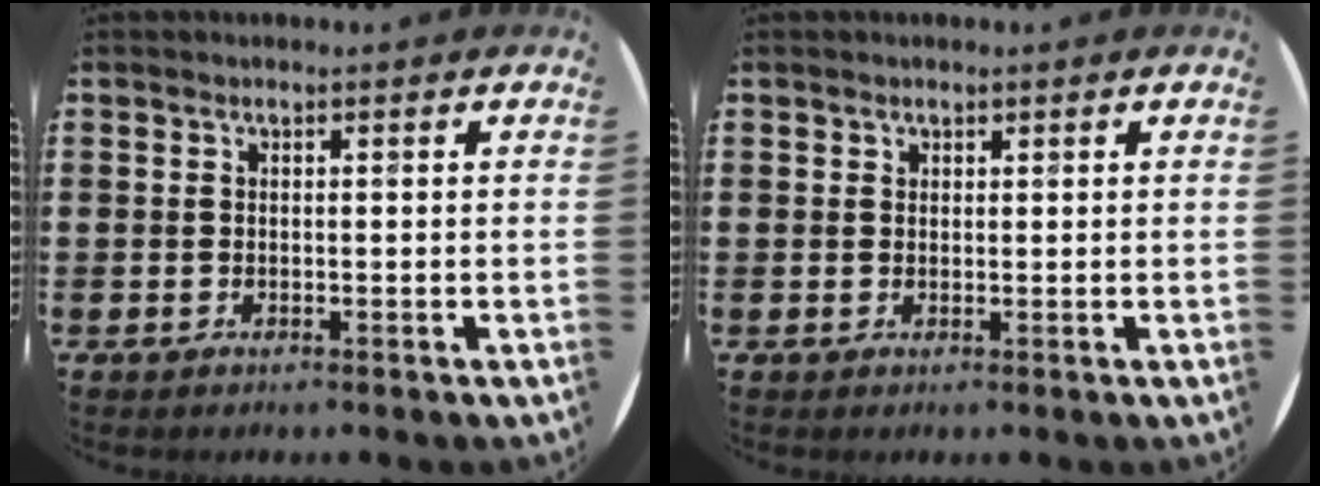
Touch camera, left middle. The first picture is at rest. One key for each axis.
{"total": 0.7, "fx": 0.6, "fy": 0.4, "fz": -0.1, "tx": 0.008, "ty": 0.000, "tz": 0.010}